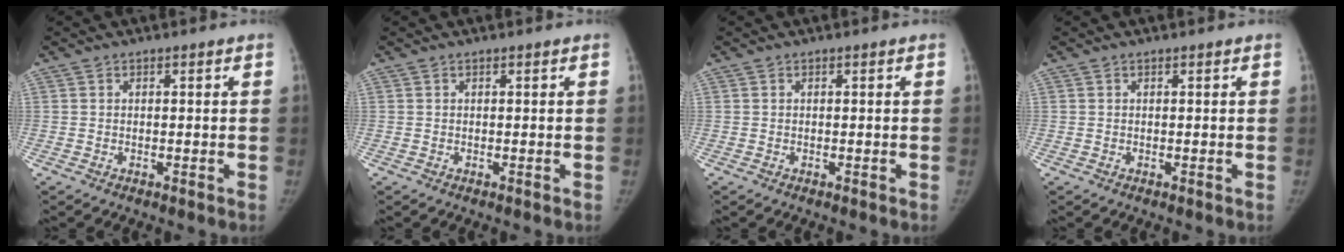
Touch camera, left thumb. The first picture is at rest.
{"total": 0.0}
{"total": 0.0}
{"total": 0.0}